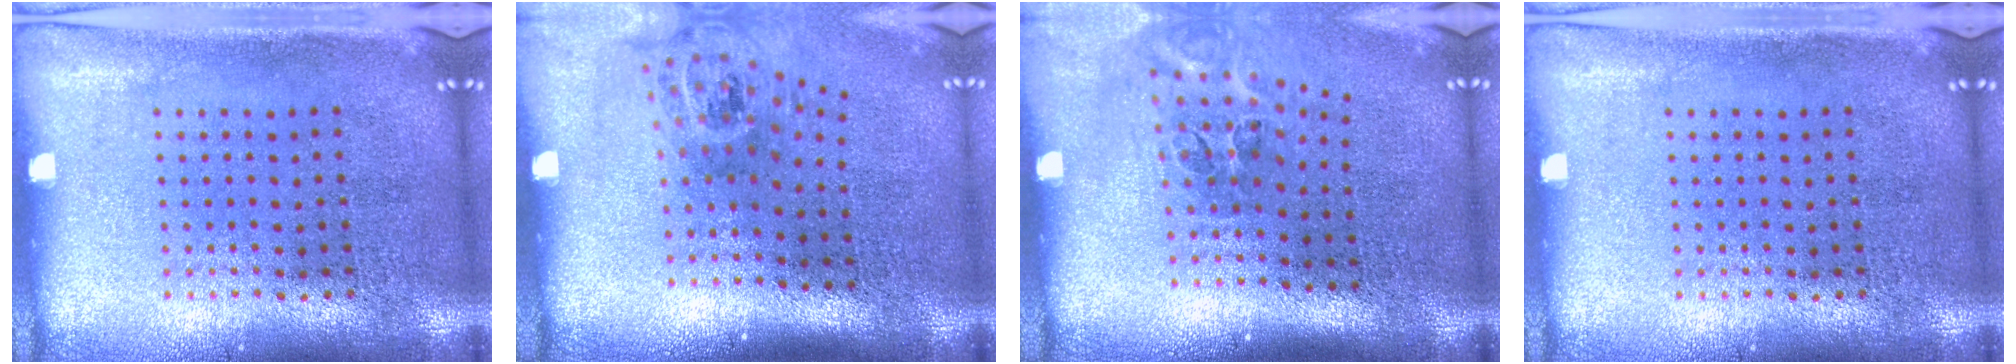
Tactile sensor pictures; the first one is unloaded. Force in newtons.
{"total": 1.9, "press": 1.4, "slide": 1.3}
{"total": 2.2, "press": 1.3, "slide": 1.7}
{"total": 0.0}